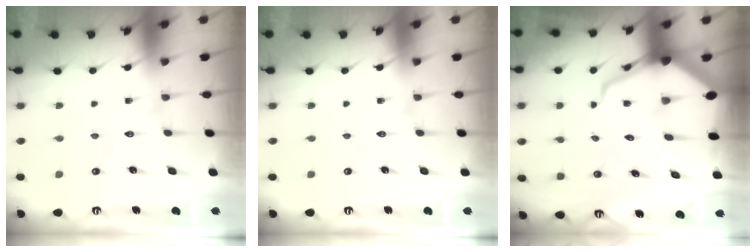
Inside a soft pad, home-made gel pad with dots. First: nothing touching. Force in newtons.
{"total": 0.0}
{"total": 9.7, "press": 9.6, "slide": 1.2}